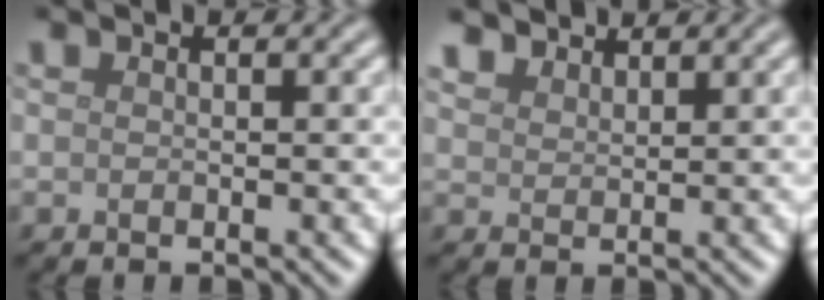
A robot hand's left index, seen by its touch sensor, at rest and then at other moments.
{"total": 3.1, "force": [2.9, 1.0, 0.5], "torque": [-0.018, -0.002, 0.062]}